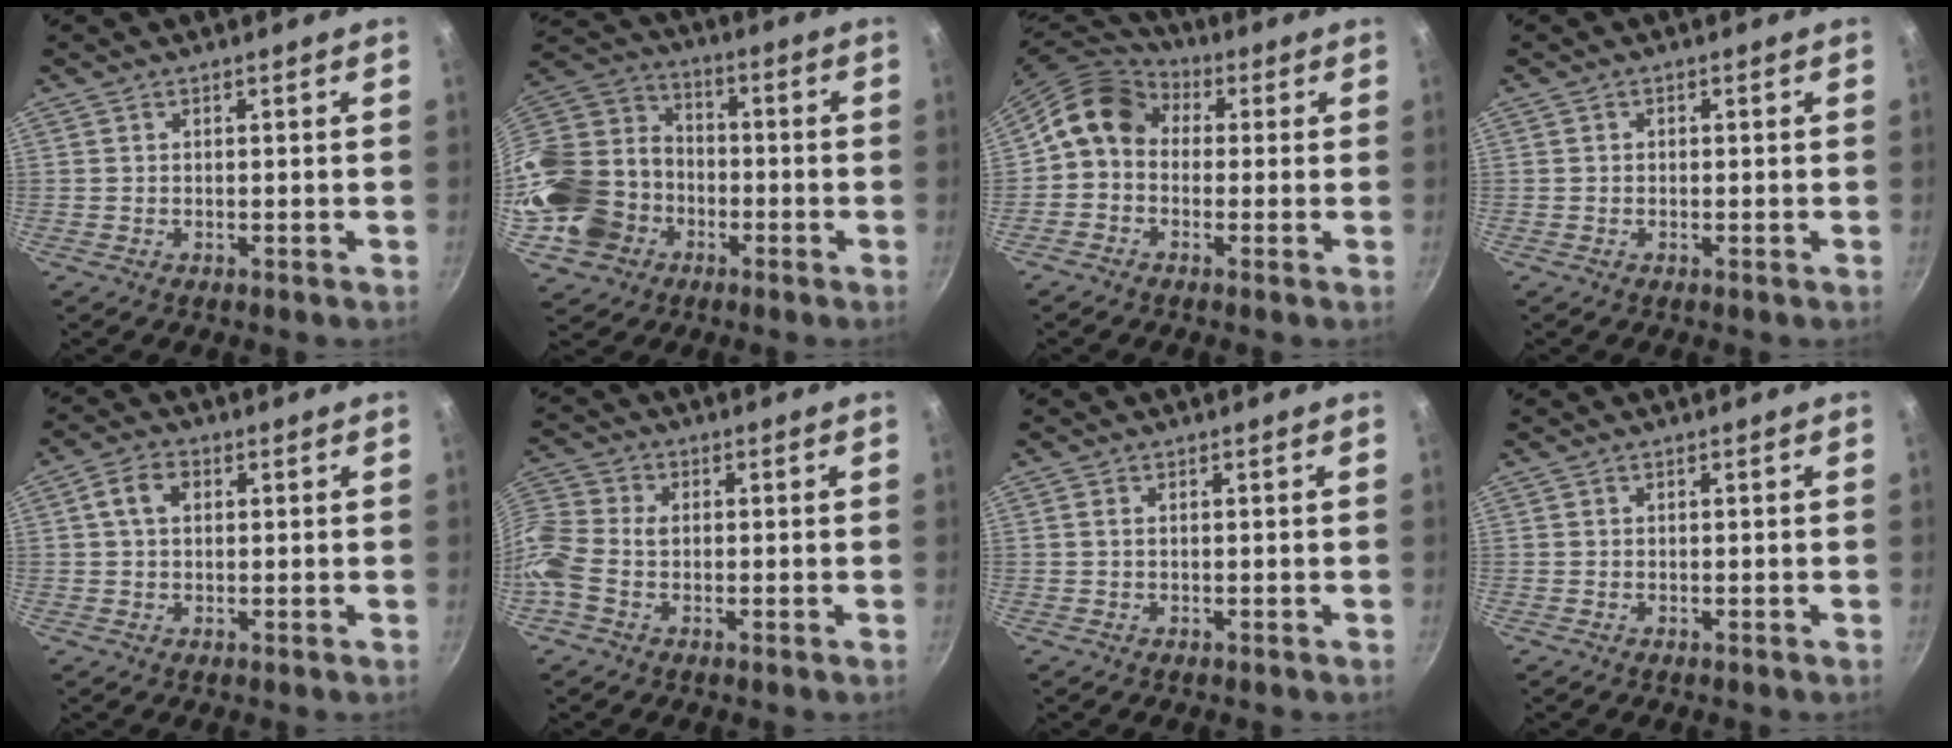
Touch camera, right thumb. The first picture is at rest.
{"total": 22.2, "force": [-6.4, 18.4, 10.7], "torque": [-0.225, 0.056, -0.113]}
{"total": 10.6, "force": [0.7, 8.6, 6.2], "torque": [-0.096, 0.034, -0.015]}
{"total": 0.5, "force": [-0.1, 0.5, 0.1], "torque": [0.000, 0.002, -0.002]}
{"total": 4.5, "force": [1.0, 3.2, 3.0], "torque": [-0.049, 0.009, 0.013]}
{"total": 11.1, "force": [-1.7, 8.1, 7.3], "torque": [-0.168, 0.022, -0.059]}
{"total": 0.7, "force": [0.1, 0.4, 0.6], "torque": [-0.011, 0.001, 0.000]}
{"total": 0.0}